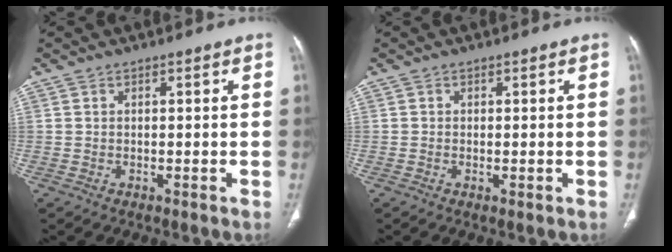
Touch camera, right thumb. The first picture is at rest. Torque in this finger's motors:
{"motor_torque": [0.56, 0.02, -0.05, -0.66, -0.02]}